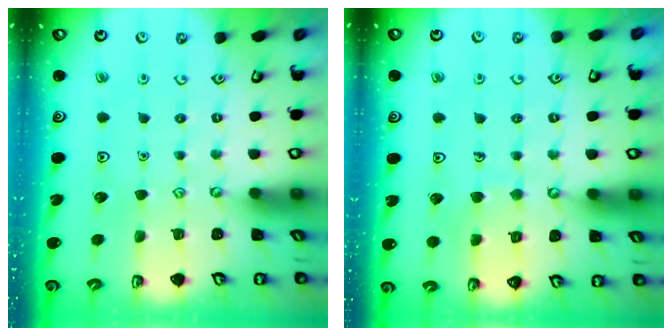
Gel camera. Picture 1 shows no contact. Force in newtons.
{"total": 5.5, "press": 5.5, "slide": 0.6}